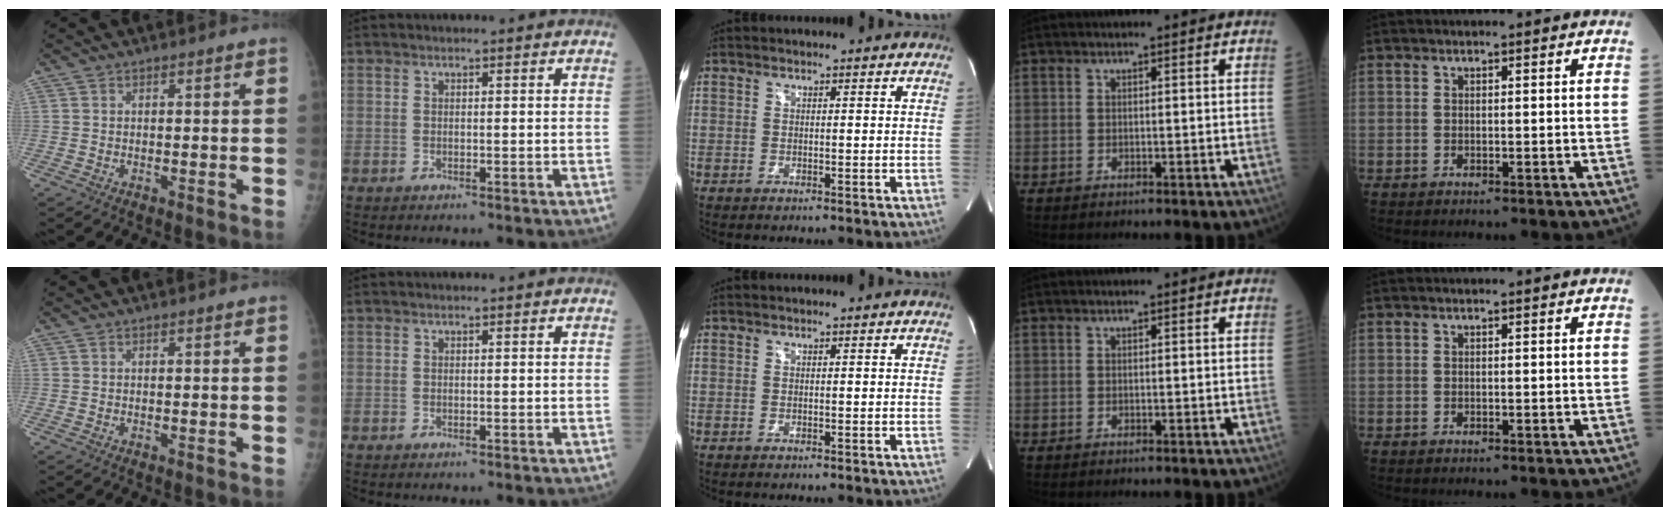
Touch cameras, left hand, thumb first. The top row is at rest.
{}